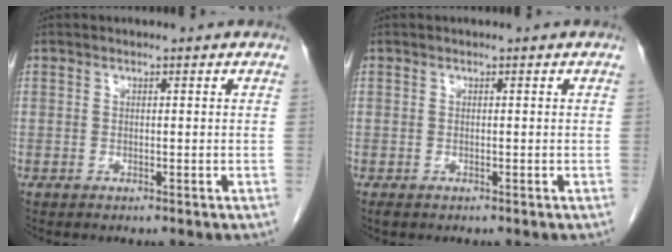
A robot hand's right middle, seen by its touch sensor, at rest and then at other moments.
{"total": 0.6, "force": [-0.4, 0.3, 0.4], "torque": [-0.008, -0.001, -0.004]}